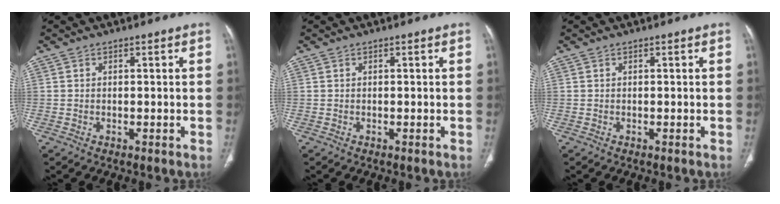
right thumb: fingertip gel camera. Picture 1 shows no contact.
{"total": 0.0}
{"total": 0.0}